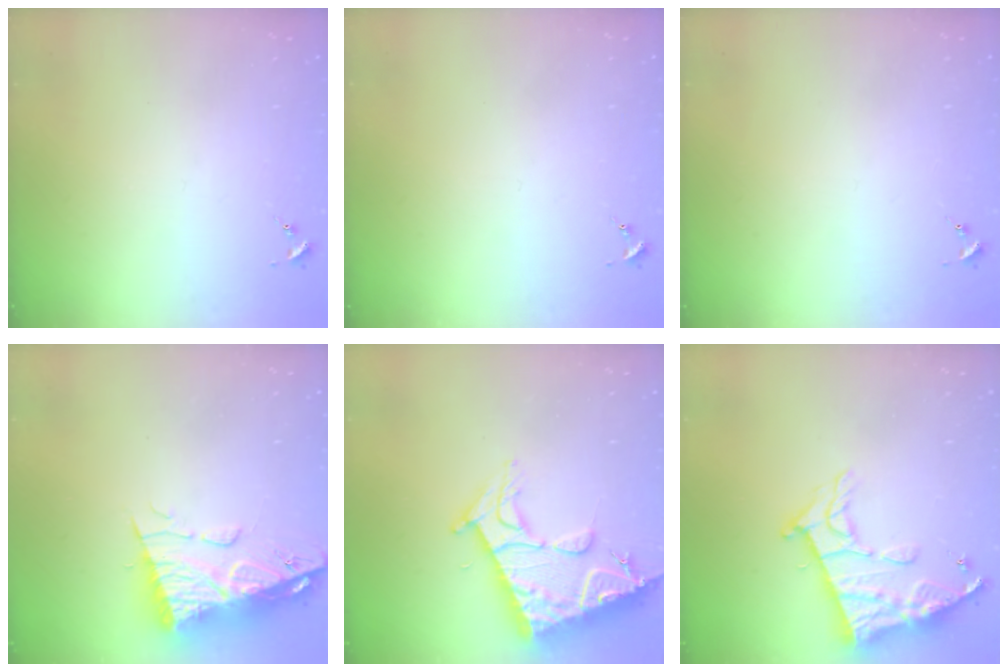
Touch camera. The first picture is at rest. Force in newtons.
{"total": 0.0}
{"total": 0.0}
{"total": 12.5, "press": 12.5, "slide": 1.2}
{"total": 16.3, "press": 16.2, "slide": 1.7}
{"total": 14.0, "press": 13.9, "slide": 1.1}